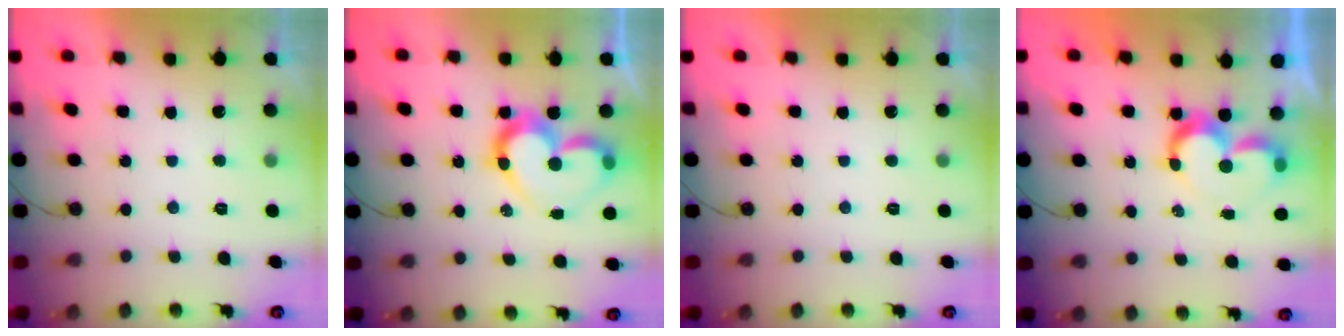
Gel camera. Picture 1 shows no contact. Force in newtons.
{"total": 14.4, "press": 14.3, "slide": 1.5}
{"total": 1.8, "press": 1.8, "slide": 0.1}
{"total": 9.0, "press": 9.0, "slide": 0.9}